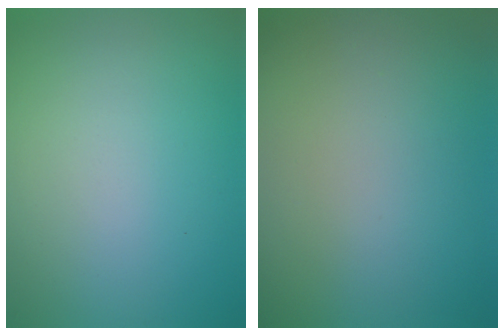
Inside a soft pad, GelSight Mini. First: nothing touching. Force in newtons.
{"total": 0.0}